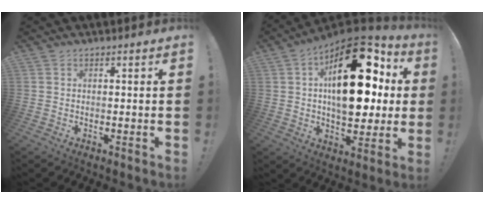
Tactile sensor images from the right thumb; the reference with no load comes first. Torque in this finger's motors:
{"motor_torque": [1.72, 3.29, 2.73, 0.04, 0.75]}